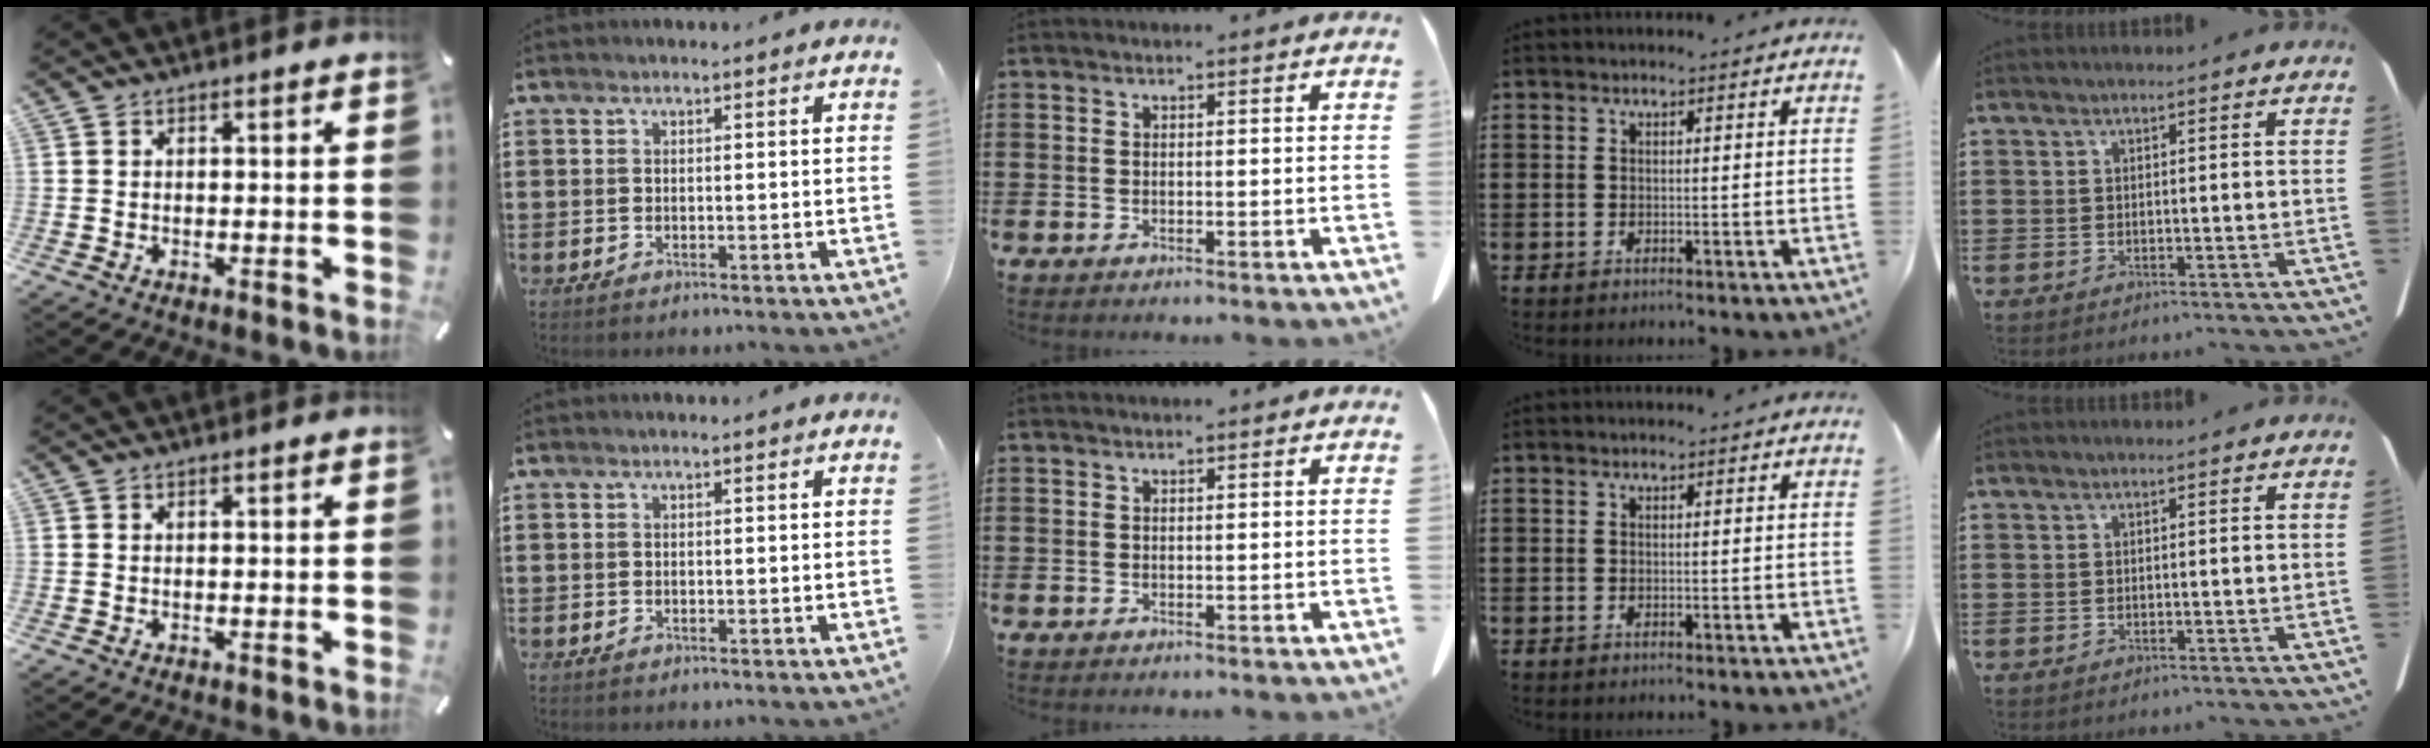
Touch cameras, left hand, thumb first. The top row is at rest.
{}